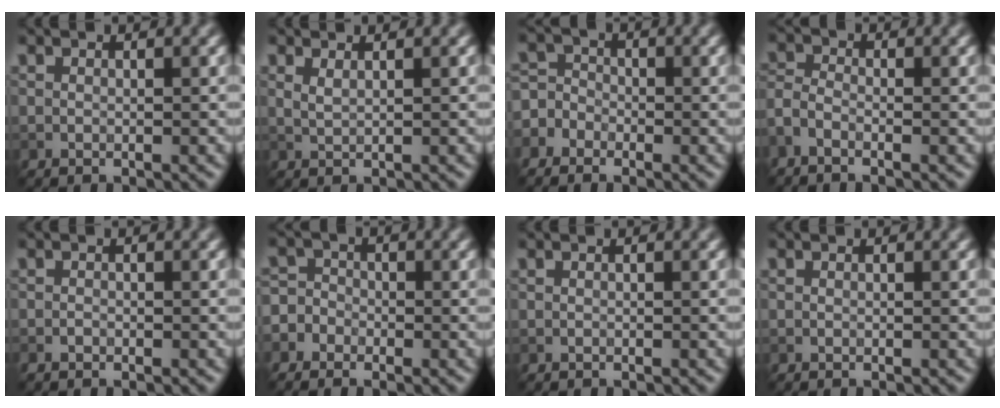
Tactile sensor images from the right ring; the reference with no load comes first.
{"total": 1.0, "force": [0.7, 0.4, 0.7], "torque": [-0.013, -0.001, 0.013]}
{"total": 3.2, "force": [-2.0, 2.4, 0.8], "torque": [-0.007, 0.010, -0.044]}
{"total": 2.0, "force": [-1.5, 0.7, 1.2], "torque": [-0.036, -0.006, -0.038]}
{"total": 0.6, "force": [-0.4, 0.3, 0.3], "torque": [-0.005, -0.002, -0.008]}
{"total": 3.9, "force": [-2.1, 3.2, 0.8], "torque": [0.004, 0.010, -0.059]}
{"total": 0.0}
{"total": 0.0}